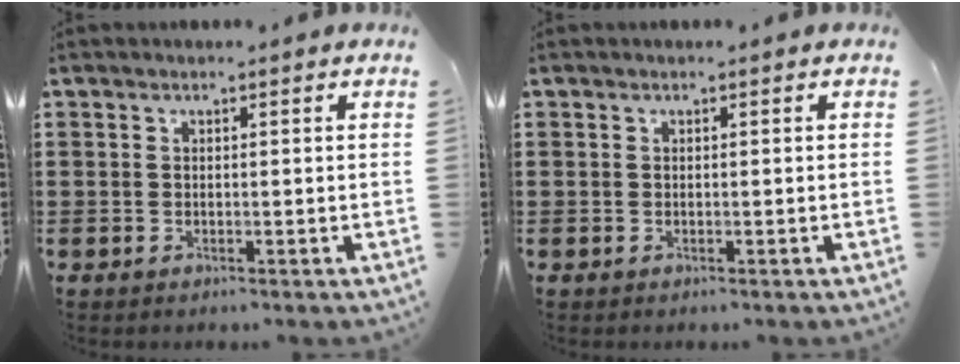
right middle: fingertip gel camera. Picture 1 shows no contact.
{"total": 0.0}